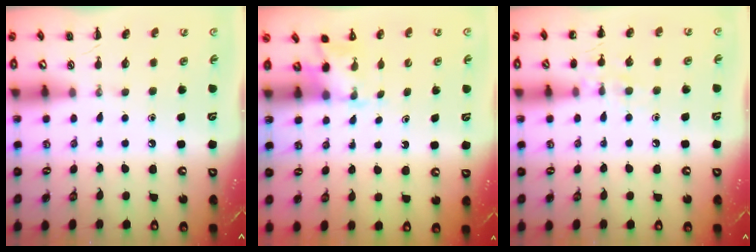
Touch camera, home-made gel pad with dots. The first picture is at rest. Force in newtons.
{"total": 1.9, "press": 1.8, "slide": 0.6}
{"total": 7.6, "press": 7.4, "slide": 1.7}